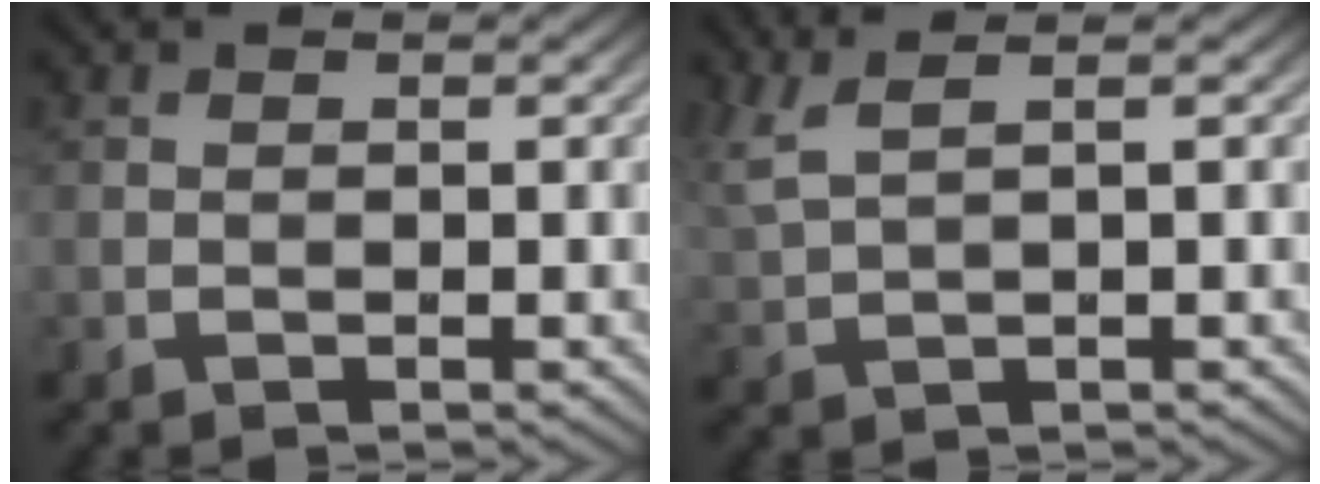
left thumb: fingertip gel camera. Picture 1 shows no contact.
{"total": 3.8, "force": [2.5, 0.8, 2.7], "torque": [-0.056, 0.015, 0.050]}